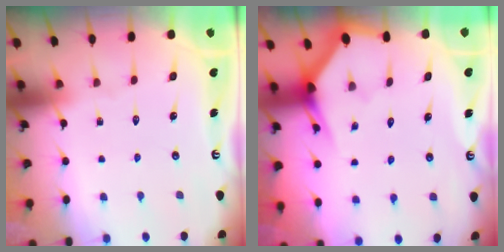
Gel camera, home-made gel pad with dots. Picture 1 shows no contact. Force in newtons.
{"total": 2.9, "press": 2.9, "slide": 0.1}